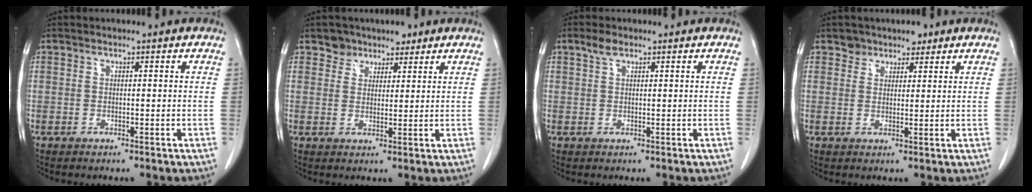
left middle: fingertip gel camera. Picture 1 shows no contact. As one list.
[{"total": 3.8, "force": [2.8, 2.6, 0.0], "torque": [0.010, 0.006, 0.041]}, {"total": 1.8, "force": [1.2, 0.7, 1.1], "torque": [-0.026, 0.007, 0.025]}, {"total": 3.1, "force": [2.3, 2.0, 0.1], "torque": [0.011, 0.002, 0.033]}]